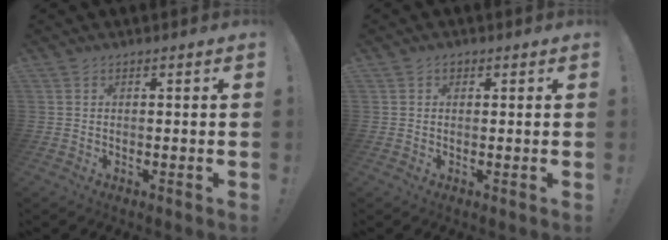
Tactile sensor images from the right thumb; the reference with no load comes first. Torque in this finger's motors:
{"motor_torque": [0.05, 0.28, 0.04, 0.03, -0.03]}